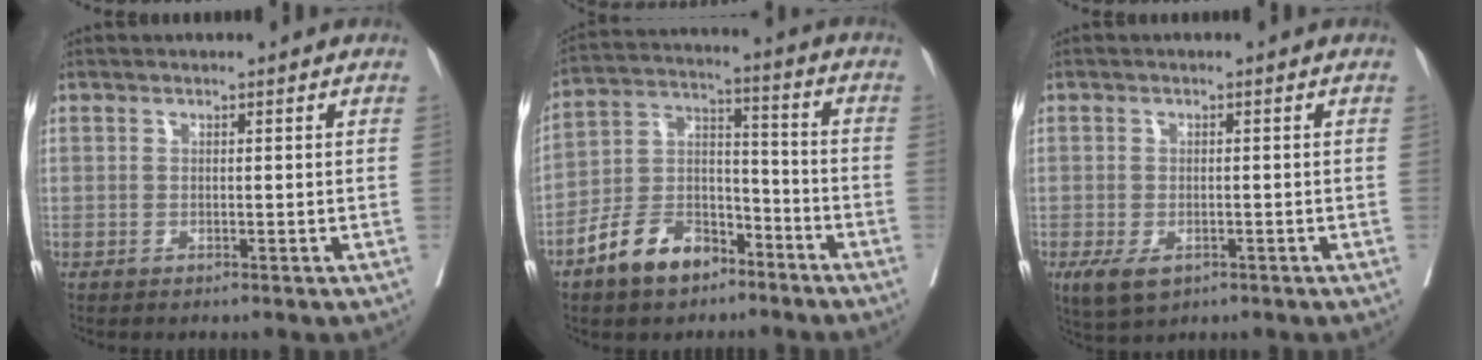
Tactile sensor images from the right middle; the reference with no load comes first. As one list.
[{"total": 11.1, "force": [-7.4, 5.9, 5.8], "torque": [-0.121, 0.012, -0.137]}, {"total": 4.3, "force": [-2.2, 2.3, 2.9], "torque": [-0.056, -0.007, -0.030]}]